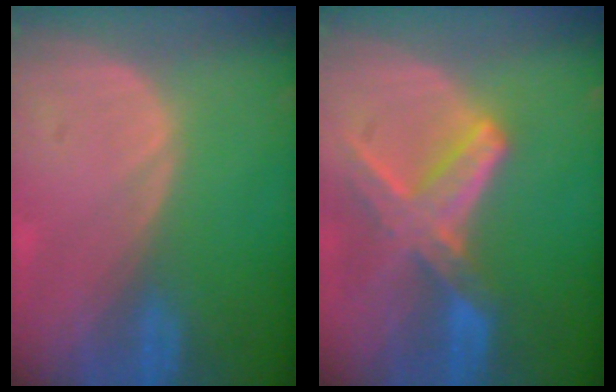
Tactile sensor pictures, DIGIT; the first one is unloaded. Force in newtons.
{"total": 8.3, "press": 7.3, "slide": 4.0}